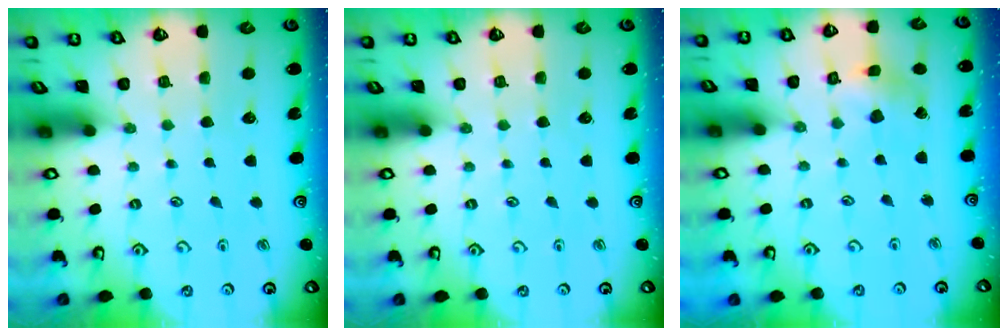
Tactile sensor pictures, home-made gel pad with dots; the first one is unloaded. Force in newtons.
{"total": 0.0}
{"total": 2.8, "press": 2.8, "slide": 0.5}